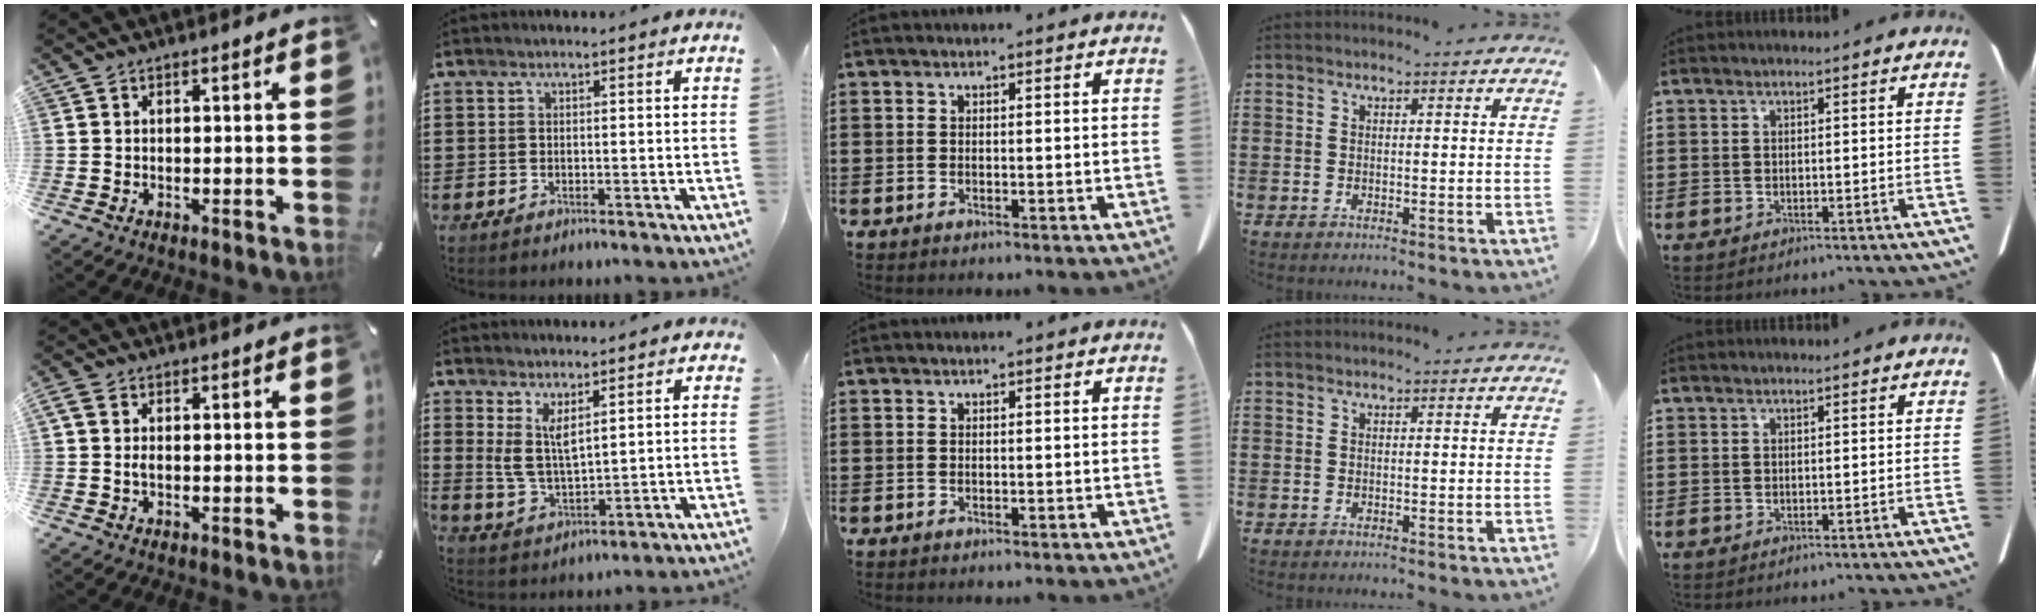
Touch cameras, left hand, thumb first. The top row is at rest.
{"thumb": {"total": 1.8, "force": [0.0, 0.9, 1.6], "torque": [-0.037, -0.002, -0.002]}, "index": {"total": 5.8, "force": [3.0, 2.4, 4.4], "torque": [-0.102, -0.004, 0.051]}}